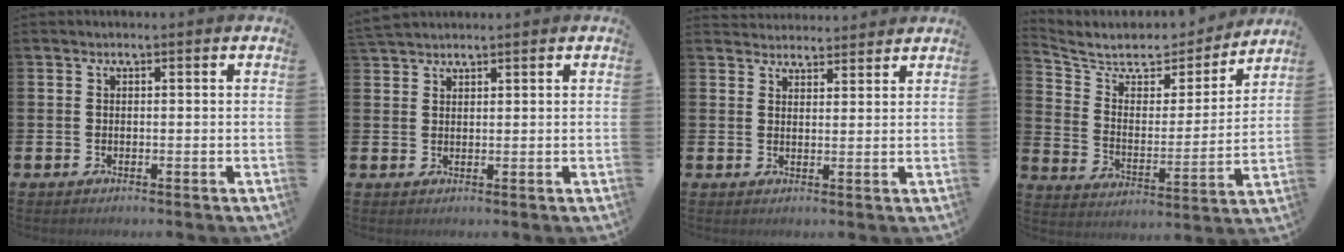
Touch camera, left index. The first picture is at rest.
{"total": 2.4, "force": [2.3, 0.5, 0.1], "torque": [0.000, -0.007, 0.043]}
{"total": 3.3, "force": [3.2, 0.7, -0.3], "torque": [0.005, -0.019, 0.059]}
{"total": 7.1, "force": [6.2, 3.0, 1.7], "torque": [-0.072, -0.051, 0.104]}